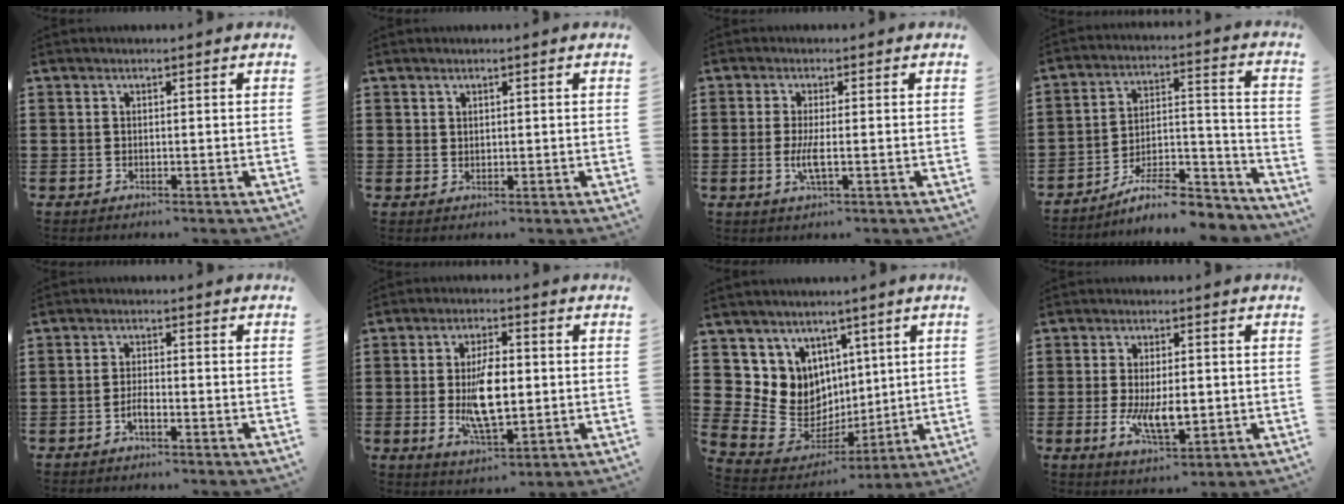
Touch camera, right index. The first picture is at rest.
{"total": 1.1, "force": [0.9, 0.7, 0.2], "torque": [-0.005, 0.002, 0.017]}
{"total": 3.4, "force": [-0.7, 0.5, 3.3], "torque": [-0.072, -0.009, -0.016]}
{"total": 9.8, "force": [-8.4, 2.2, 4.5], "torque": [-0.060, 0.028, -0.156]}
{"total": 2.3, "force": [-1.3, 0.6, 1.8], "torque": [-0.041, -0.001, -0.027]}
{"total": 9.1, "force": [-0.4, 3.8, 8.3], "torque": [-0.167, -0.005, -0.013]}
{"total": 9.4, "force": [1.5, 9.1, 1.6], "torque": [-0.063, -0.027, 0.038]}
{"total": 5.6, "force": [-0.5, 2.5, 5.0], "torque": [-0.094, -0.006, -0.012]}